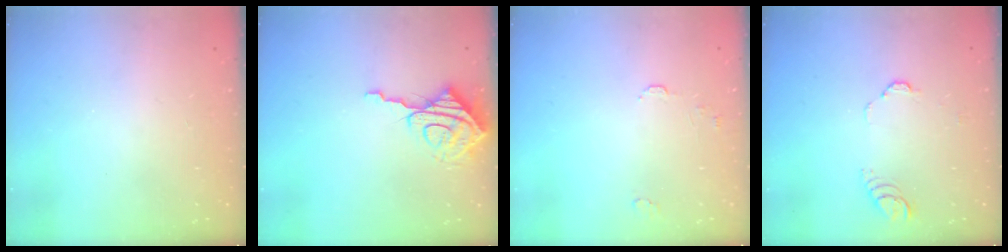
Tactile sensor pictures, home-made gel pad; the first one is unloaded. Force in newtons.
{"total": 9.8, "press": 9.8, "slide": 0.7}
{"total": 4.6, "press": 4.6, "slide": 0.4}
{"total": 3.0, "press": 3.0, "slide": 0.2}